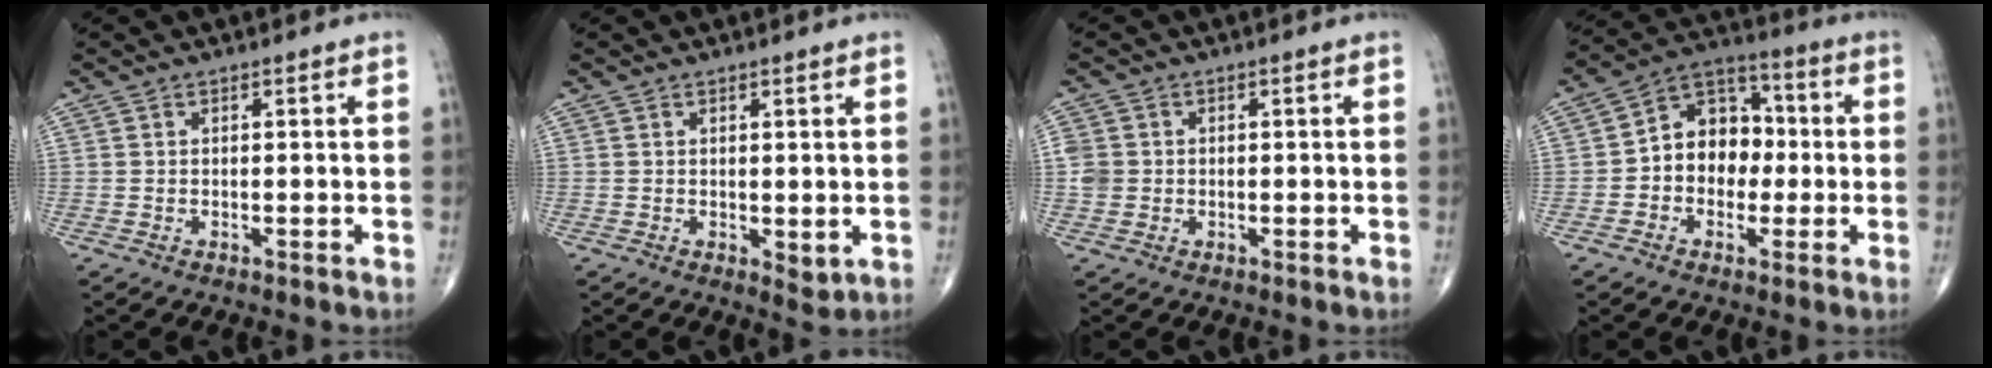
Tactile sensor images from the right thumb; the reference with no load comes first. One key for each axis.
{"total": 2.4, "fx": 0.3, "fy": 1.1, "fz": 2.1, "tx": -0.030, "ty": -0.012, "tz": 0.007}
{"total": 3.3, "fx": -0.1, "fy": 3.0, "fz": 1.3, "tx": -0.017, "ty": 0.006, "tz": -0.001}
{"total": 11.6, "fx": -0.6, "fy": 9.1, "fz": 7.2, "tx": -0.067, "ty": 0.039, "tz": -0.022}